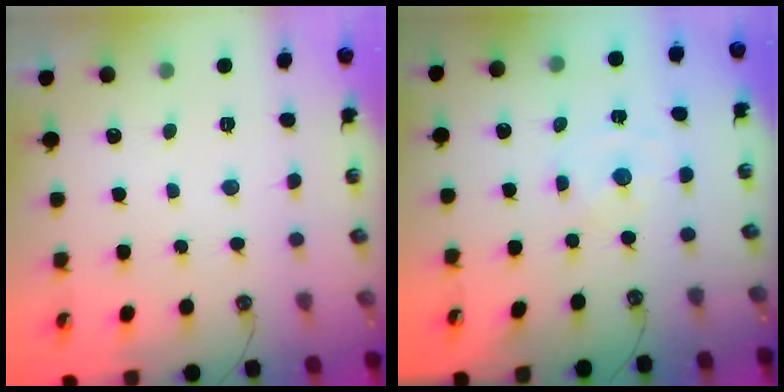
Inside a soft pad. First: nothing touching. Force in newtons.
{"total": 0.0}